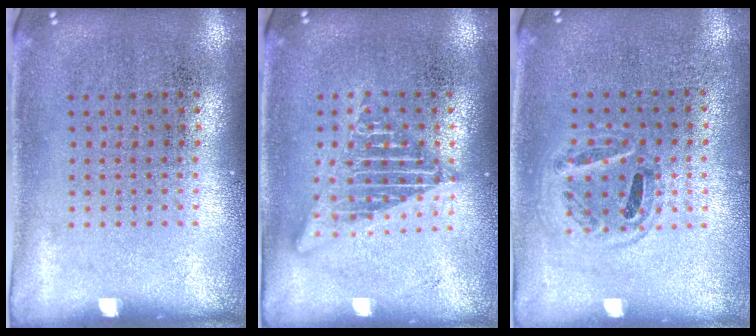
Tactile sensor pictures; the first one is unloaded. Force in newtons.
{"total": 2.2, "press": 2.2, "slide": 0.2}
{"total": 0.9, "press": 0.9, "slide": 0.3}